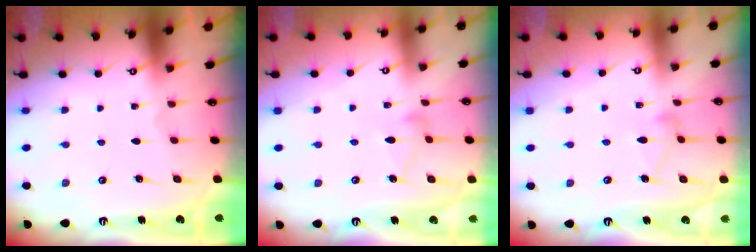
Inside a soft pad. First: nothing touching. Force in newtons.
{"total": 7.5, "press": 7.5, "slide": 0.3}
{"total": 7.5, "press": 7.5, "slide": 0.3}